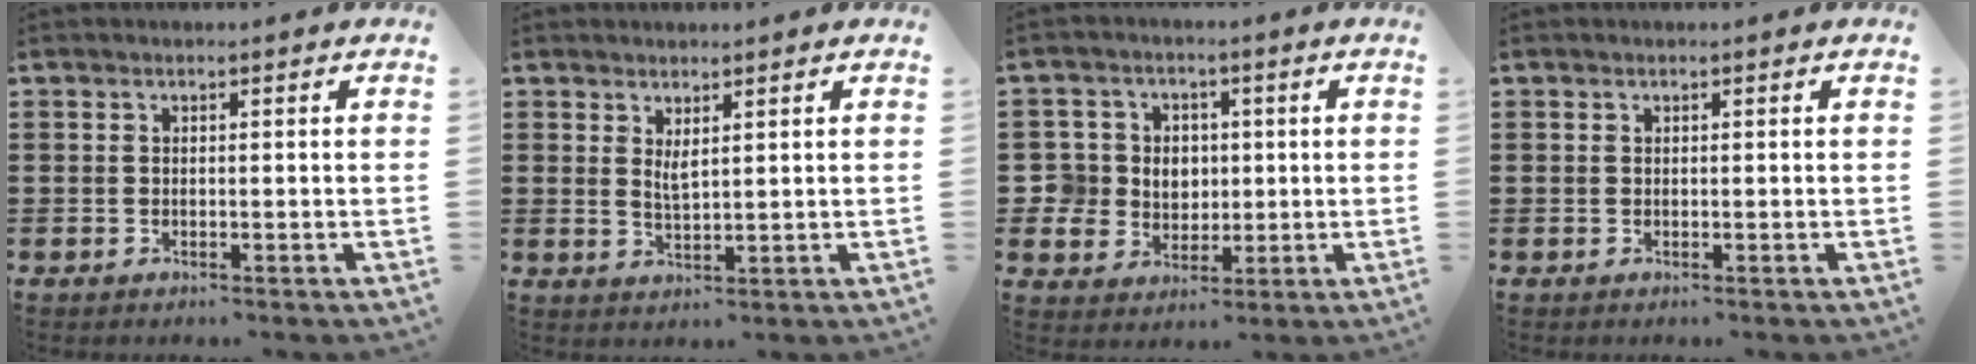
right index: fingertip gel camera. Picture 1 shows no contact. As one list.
[{"total": 2.3, "force": [1.5, 0.6, 1.6], "torque": [-0.034, 0.002, 0.026]}, {"total": 6.0, "force": [0.7, 5.7, 1.6], "torque": [-0.064, 0.017, 0.011]}, {"total": 0.0}]